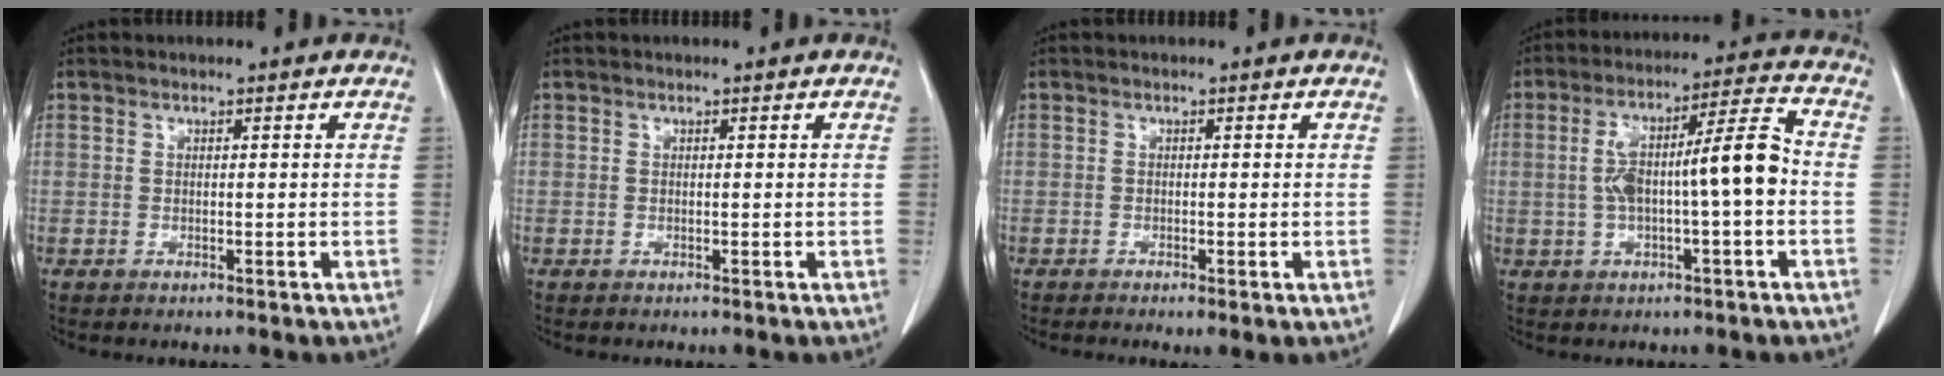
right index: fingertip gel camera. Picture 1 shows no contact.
{"total": 0.0}
{"total": 1.4, "force": [-0.6, 0.2, 1.2], "torque": [-0.021, -0.004, -0.009]}
{"total": 11.2, "force": [-0.7, 1.4, 11.0], "torque": [-0.192, 0.032, -0.011]}